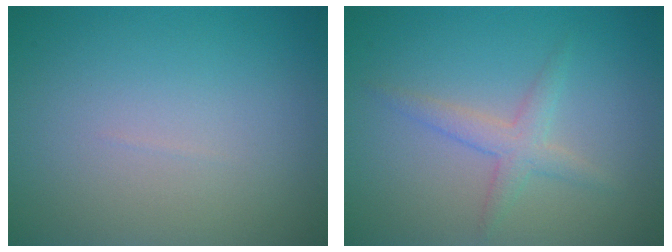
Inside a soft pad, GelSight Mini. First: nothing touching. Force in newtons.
{"total": 2.2, "press": 2.2, "slide": 0.1}